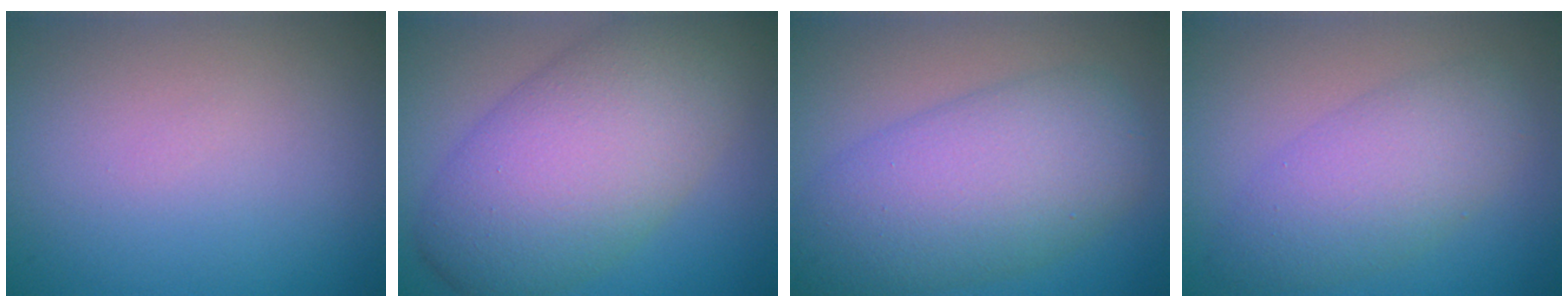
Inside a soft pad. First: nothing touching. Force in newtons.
{"total": 10.6, "press": 10.6, "slide": 0.4}
{"total": 8.4, "press": 8.4, "slide": 0.1}
{"total": 4.9, "press": 4.9, "slide": 0.0}